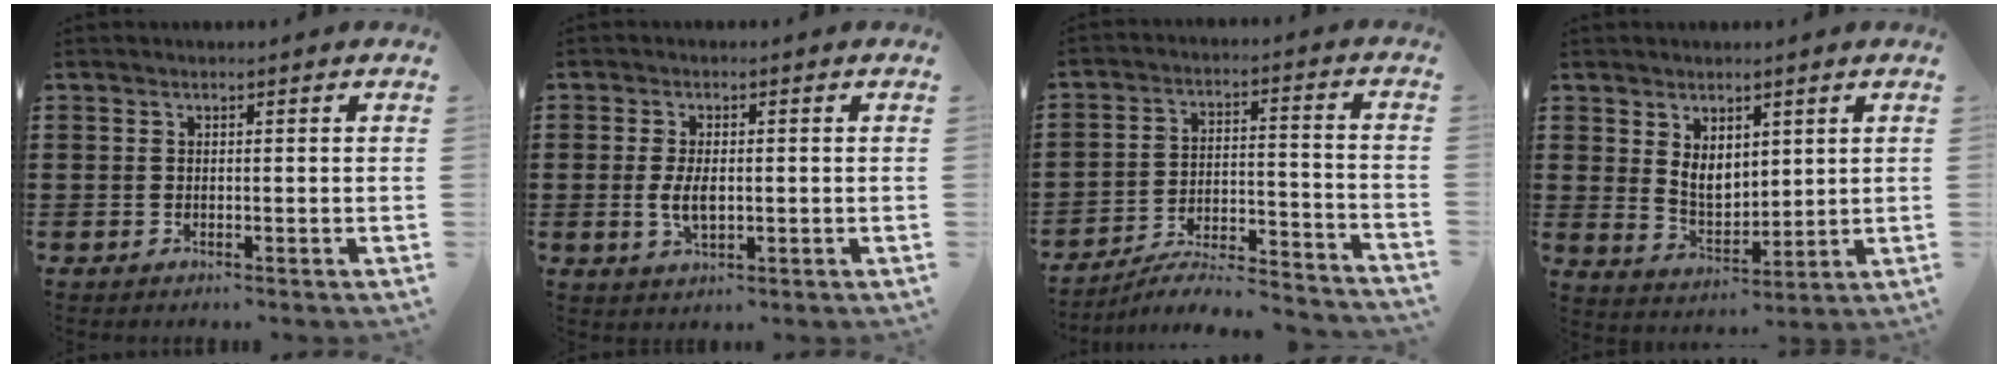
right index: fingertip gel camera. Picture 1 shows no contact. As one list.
[{"total": 3.7, "force": [-0.1, 1.8, 3.2], "torque": [-0.069, 0.002, -0.005]}, {"total": 5.9, "force": [-5.4, 0.7, 2.2], "torque": [-0.040, -0.007, -0.108]}, {"total": 4.9, "force": [2.4, 3.4, 2.7], "torque": [-0.056, -0.001, 0.043]}]